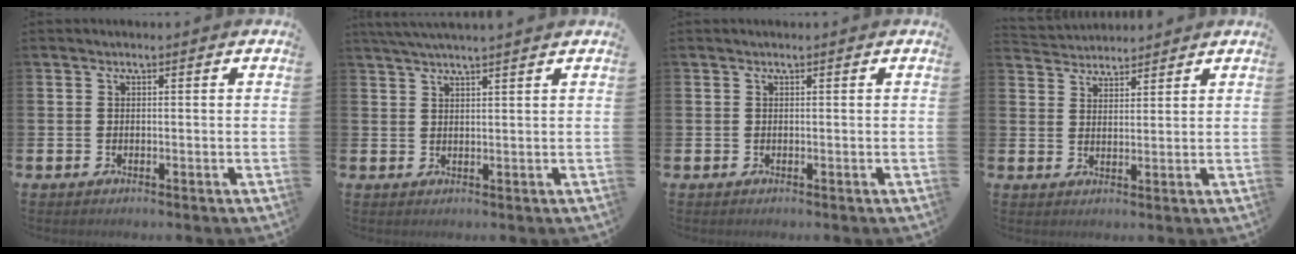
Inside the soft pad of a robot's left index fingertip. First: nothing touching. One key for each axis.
{"total": 2.9, "fx": 2.8, "fy": -0.4, "fz": 0.8, "tx": -0.028, "ty": -0.004, "tz": 0.053}
{"total": 0.0}
{"total": 3.5, "fx": 3.4, "fy": 0.7, "fz": -0.6, "tx": -0.001, "ty": -0.017, "tz": 0.062}